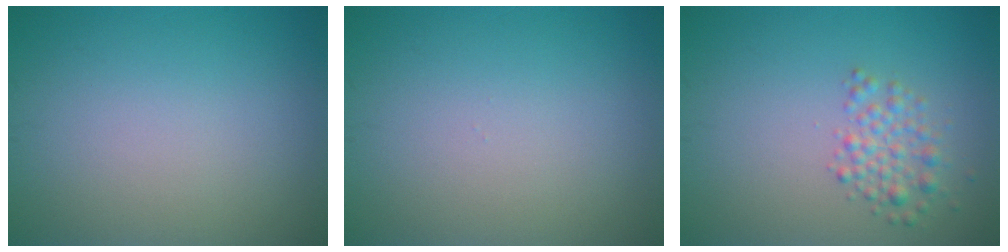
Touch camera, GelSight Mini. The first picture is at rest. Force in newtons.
{"total": 0.0}
{"total": 2.3, "press": 2.3, "slide": 0.1}